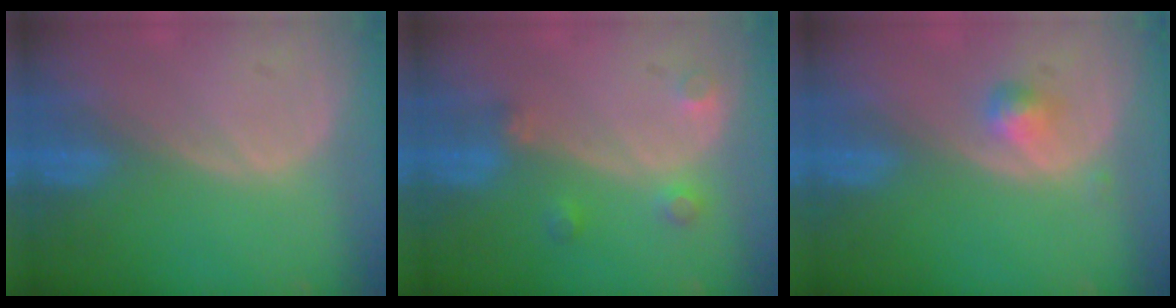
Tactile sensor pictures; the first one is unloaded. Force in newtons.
{"total": 3.0, "press": 2.8, "slide": 1.1}
{"total": 2.0, "press": 2.0, "slide": 0.2}